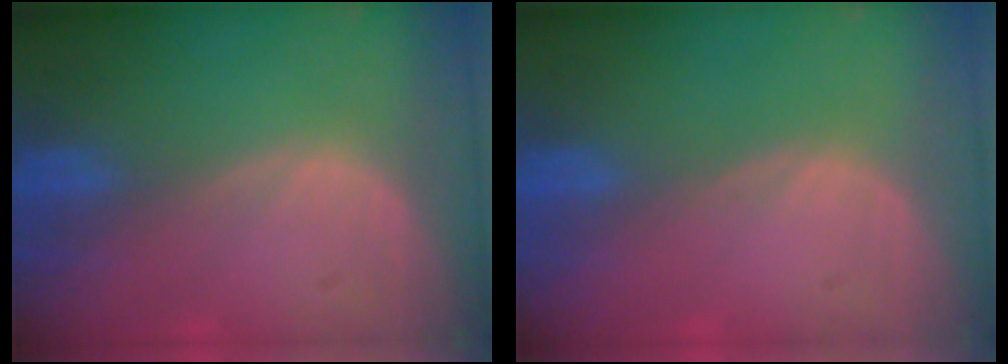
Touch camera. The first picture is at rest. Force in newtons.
{"total": 0.0}